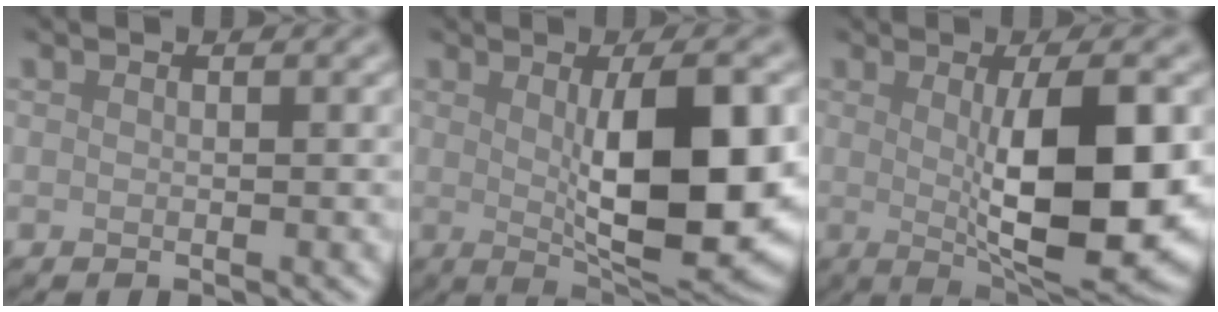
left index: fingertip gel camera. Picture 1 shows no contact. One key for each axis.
{"total": 10.4, "fx": -0.1, "fy": 2.8, "fz": 10.0, "tx": -0.151, "ty": -0.010, "tz": 0.010}
{"total": 10.2, "fx": -0.6, "fy": 2.6, "fz": 9.9, "tx": -0.149, "ty": -0.012, "tz": 0.002}